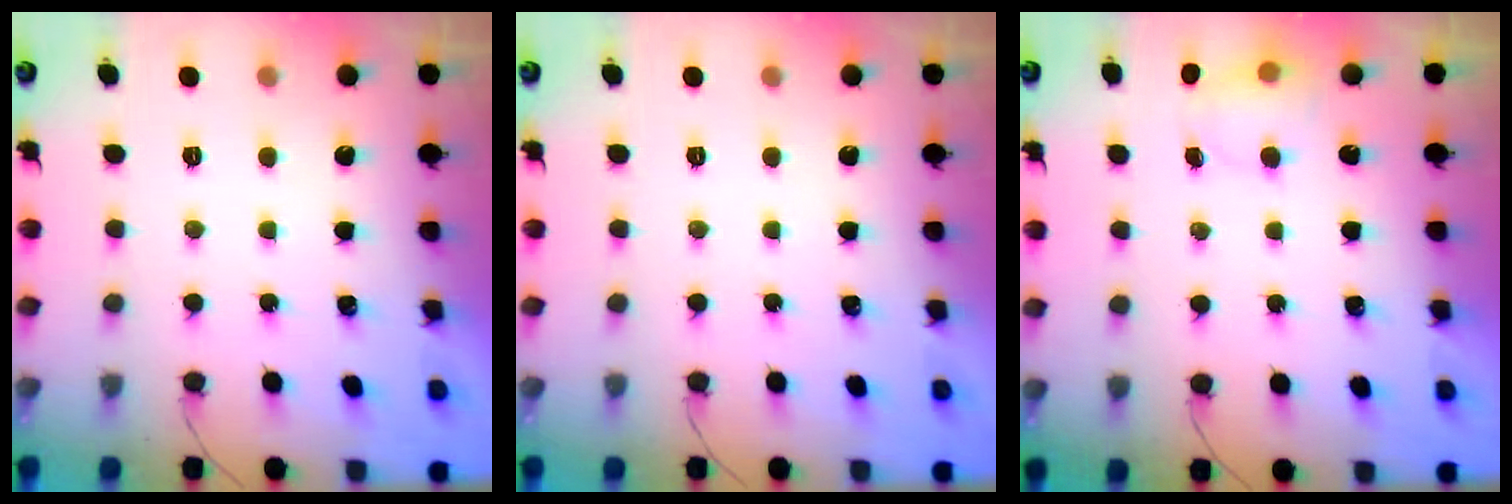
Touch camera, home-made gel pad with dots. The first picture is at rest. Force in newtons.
{"total": 0.0}
{"total": 4.5, "press": 4.5, "slide": 0.6}